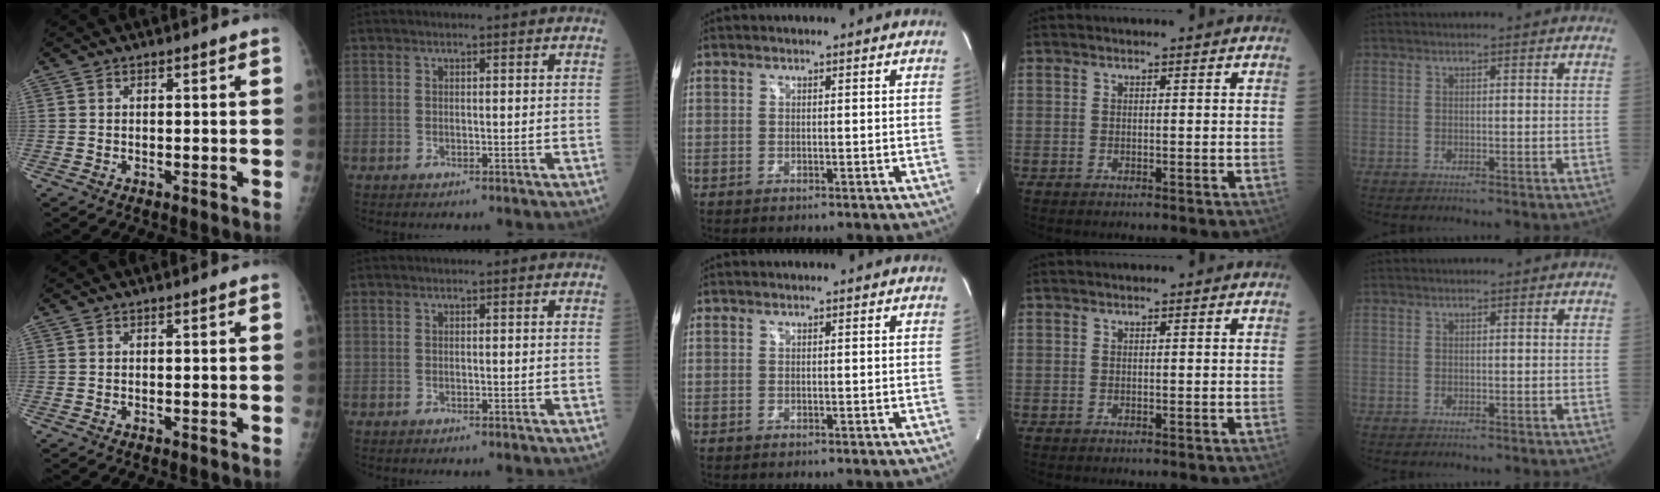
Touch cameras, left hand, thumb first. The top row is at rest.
{}